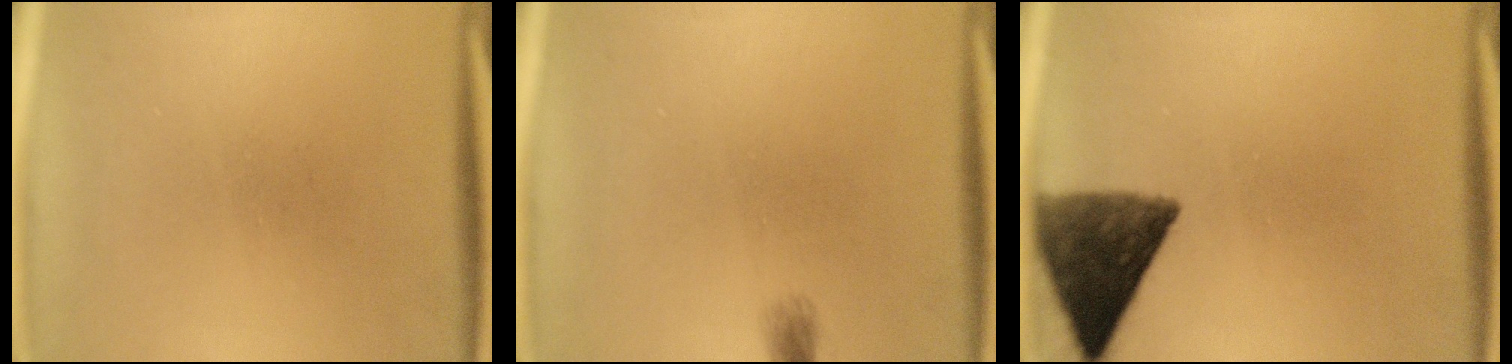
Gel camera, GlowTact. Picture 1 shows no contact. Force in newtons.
{"total": 1.4}
{"total": 10.7}